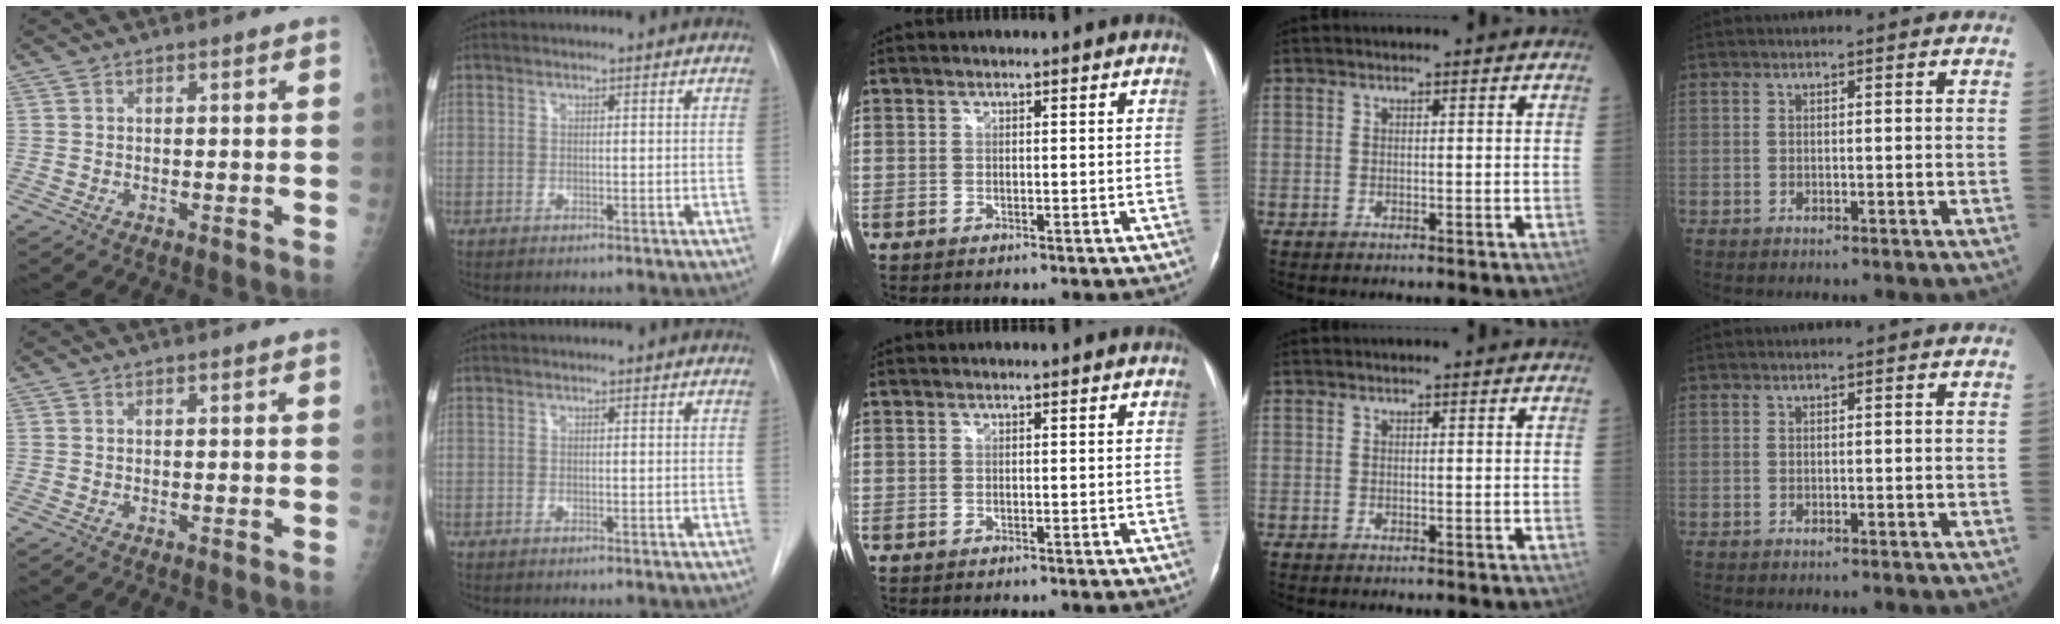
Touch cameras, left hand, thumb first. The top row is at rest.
{}